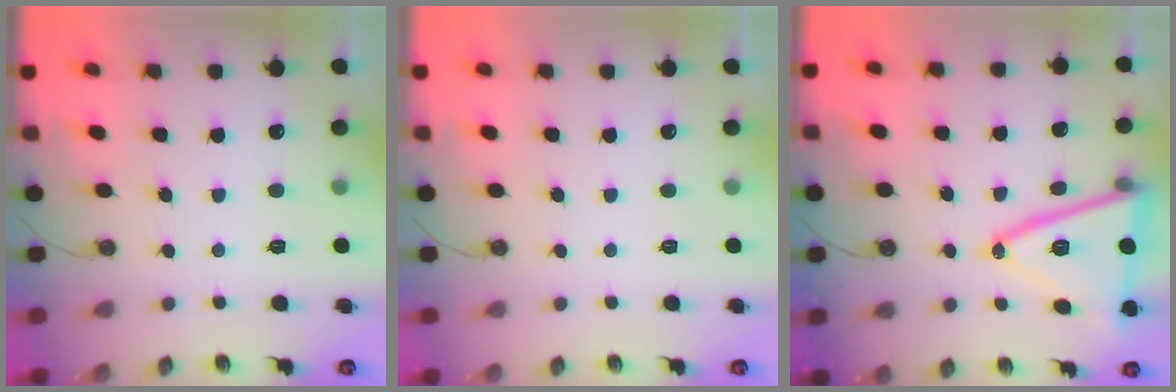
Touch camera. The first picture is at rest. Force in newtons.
{"total": 0.0}
{"total": 21.3, "press": 21.1, "slide": 3.3}